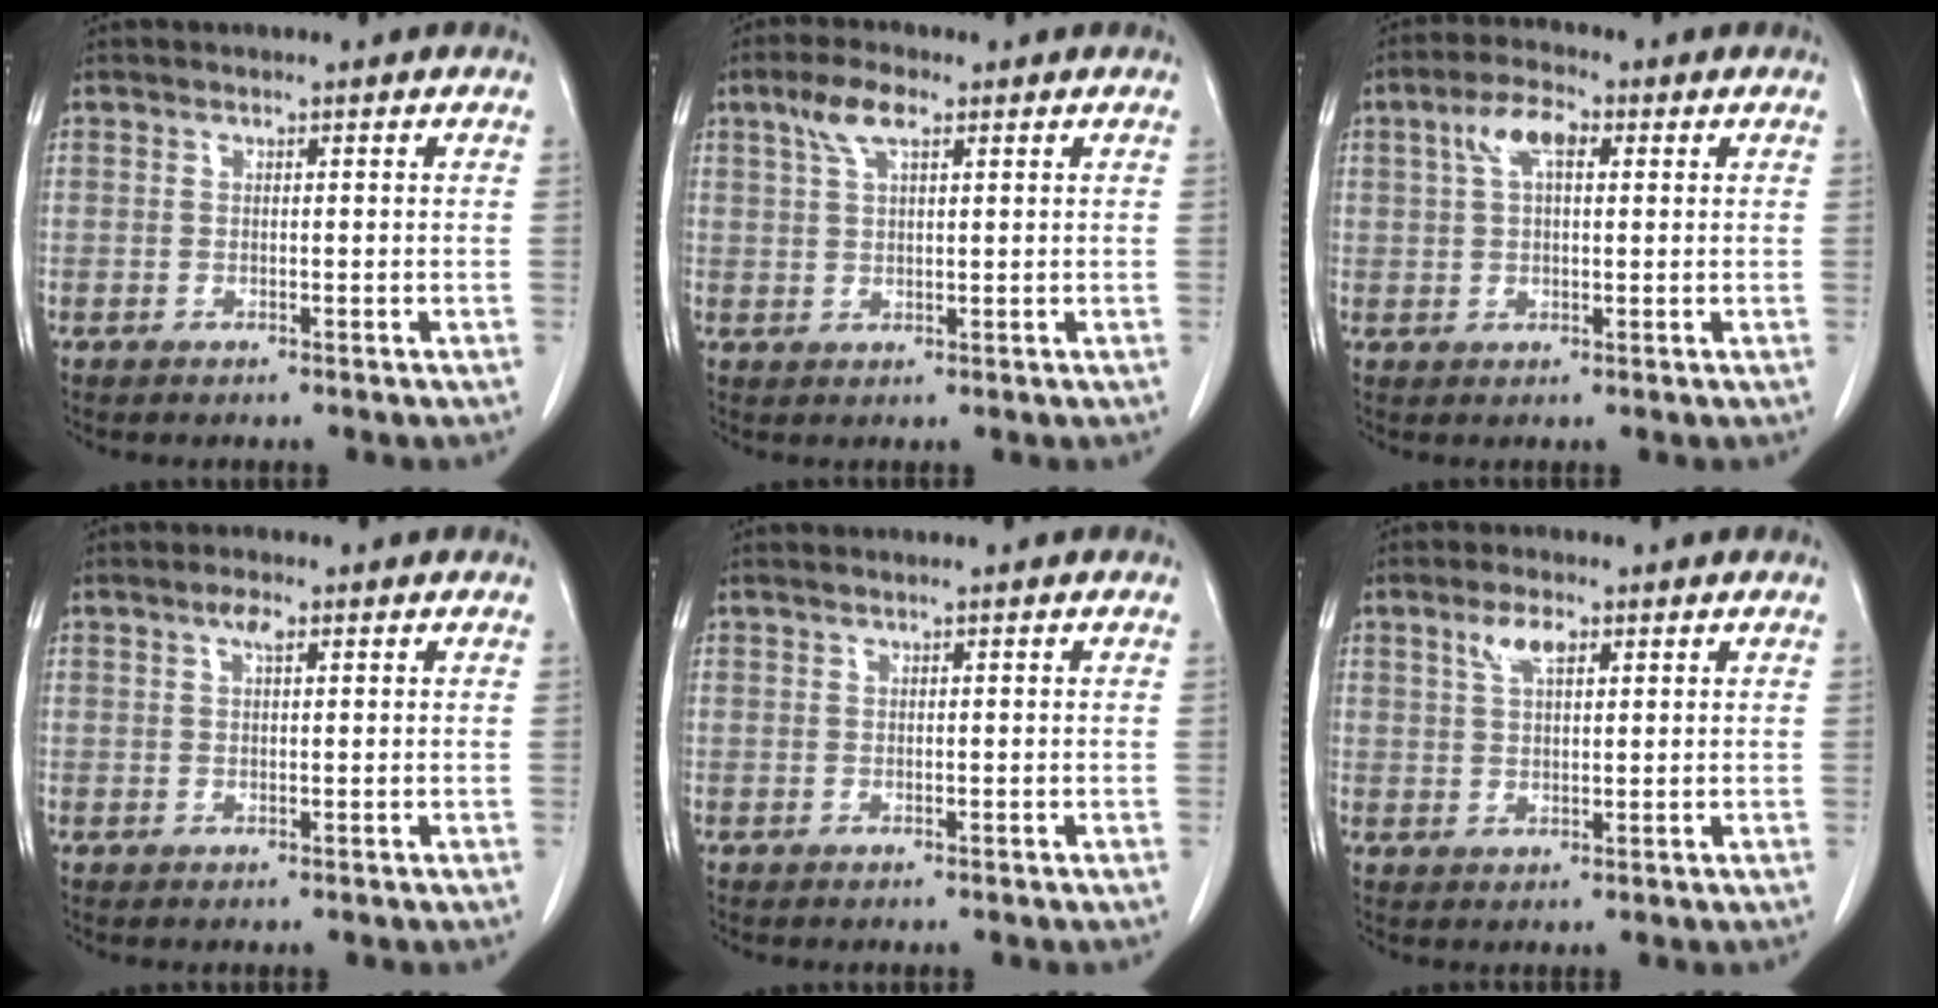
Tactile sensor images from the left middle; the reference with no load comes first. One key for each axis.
{"total": 4.8, "fx": 2.7, "fy": 1.5, "fz": 3.7, "tx": -0.081, "ty": 0.011, "tz": 0.056}
{"total": 5.7, "fx": 2.1, "fy": 2.5, "fz": 4.7, "tx": -0.096, "ty": 0.019, "tz": 0.041}
{"total": 1.9, "fx": 1.0, "fy": 0.5, "fz": 1.6, "tx": -0.032, "ty": 0.004, "tz": 0.019}
{"total": 0.8, "fx": 0.6, "fy": -0.1, "fz": 0.5, "tx": -0.013, "ty": 0.008, "tz": 0.015}
{"total": 4.0, "fx": 2.1, "fy": 1.6, "fz": 3.0, "tx": -0.062, "ty": 0.006, "tz": 0.044}